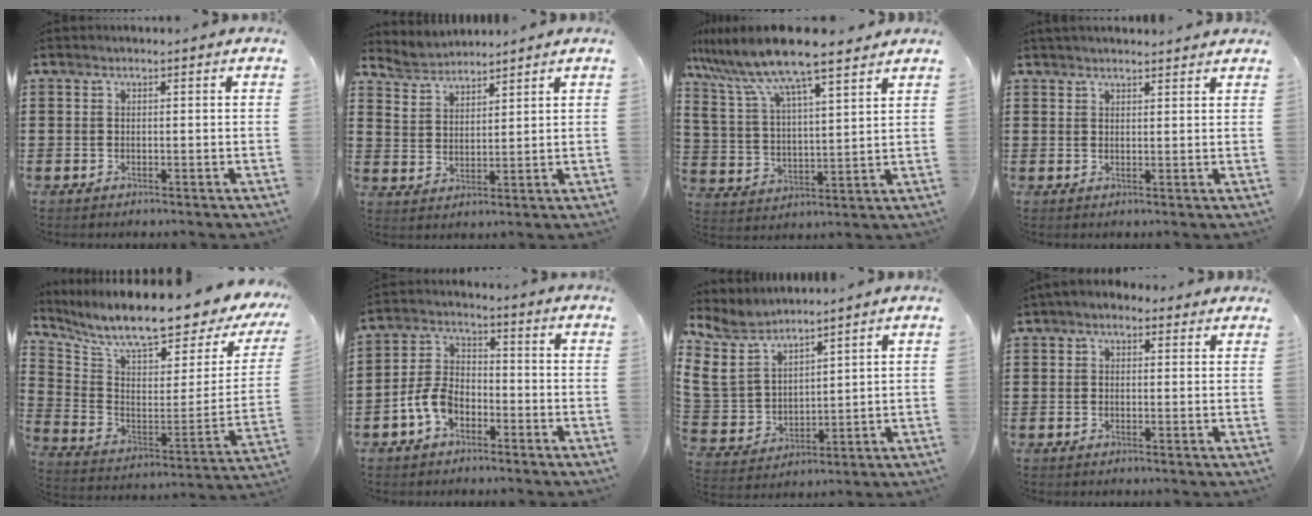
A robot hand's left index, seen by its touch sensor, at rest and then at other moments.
{"total": 3.8, "force": [3.6, 1.1, -0.2], "torque": [-0.013, -0.011, 0.065]}
{"total": 10.6, "force": [8.9, 0.9, 5.7], "torque": [-0.145, -0.040, 0.151]}
{"total": 1.9, "force": [1.8, 0.2, 0.3], "torque": [-0.010, 0.000, 0.036]}
{"total": 10.2, "force": [8.4, 1.1, 5.8], "torque": [-0.137, -0.065, 0.140]}
{"total": 6.5, "force": [-3.4, 3.9, 4.0], "torque": [-0.111, 0.006, -0.074]}
{"total": 6.7, "force": [5.3, 3.7, 1.9], "torque": [-0.084, -0.031, 0.094]}
{"total": 1.9, "force": [1.0, 1.4, 0.9], "torque": [-0.022, 0.011, 0.017]}